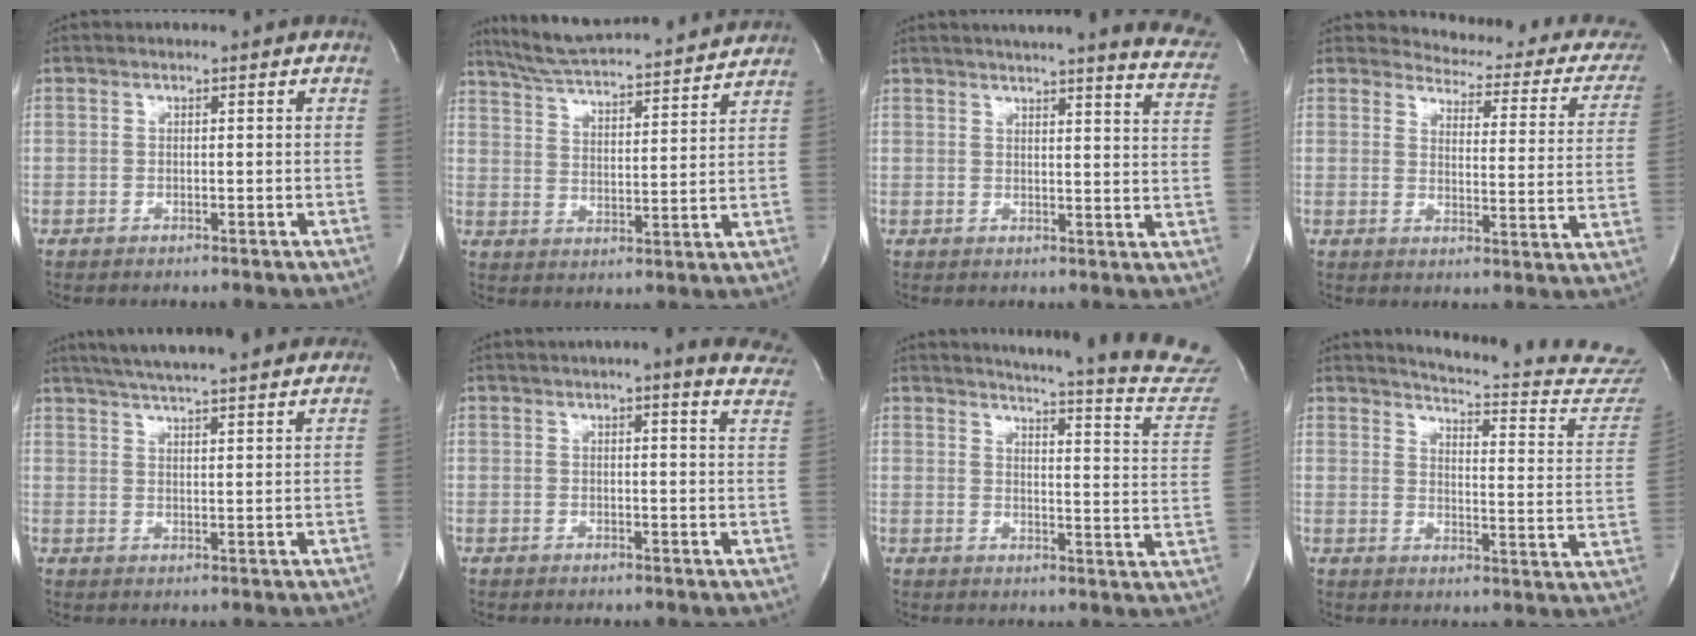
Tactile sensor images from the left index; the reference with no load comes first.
{"total": 19.2, "force": [17.9, 1.6, 6.8], "torque": [-0.114, 0.010, 0.261]}
{"total": 16.9, "force": [15.2, 1.0, 7.3], "torque": [-0.089, -0.058, 0.160]}
{"total": 16.9, "force": [16.0, 4.1, 3.6], "torque": [-0.018, -0.079, 0.154]}
{"total": 21.2, "force": [18.8, 1.8, 9.6], "torque": [-0.163, 0.015, 0.250]}
{"total": 12.8, "force": [11.2, 1.3, 6.2], "torque": [-0.065, -0.030, 0.106]}
{"total": 21.6, "force": [20.7, 0.0, 6.3], "torque": [-0.087, -0.136, 0.219]}
{"total": 21.3, "force": [20.7, 0.1, 4.8], "torque": [-0.068, -0.150, 0.229]}